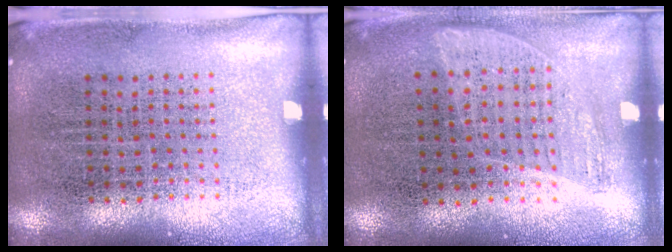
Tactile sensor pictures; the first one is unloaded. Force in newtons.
{"total": 0.5, "press": 0.4, "slide": 0.4}